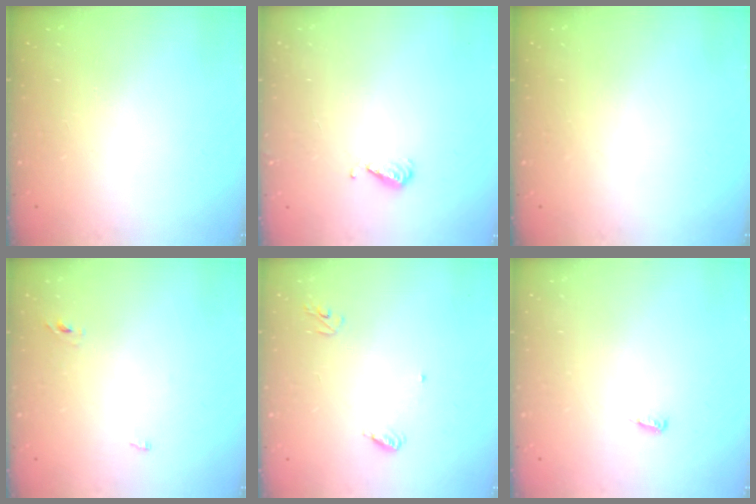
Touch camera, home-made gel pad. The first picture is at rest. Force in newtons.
{"total": 4.8, "press": 4.7, "slide": 0.9}
{"total": 0.0}
{"total": 2.3, "press": 2.1, "slide": 1.0}
{"total": 4.9, "press": 4.9, "slide": 0.4}
{"total": 3.8, "press": 3.8, "slide": 0.4}